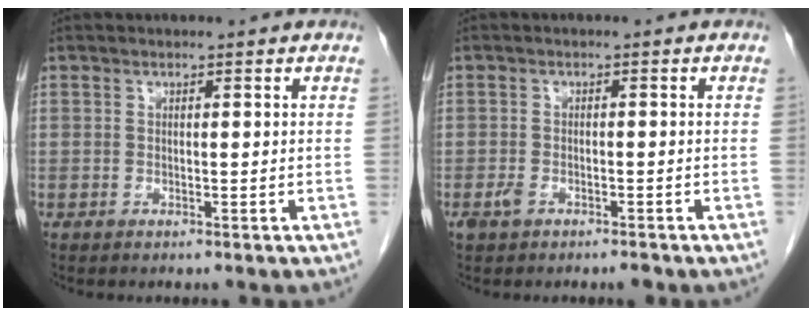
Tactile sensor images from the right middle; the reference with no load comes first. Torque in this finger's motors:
{"motor_torque": [0.03, 0.01, 0.00, 0.01]}